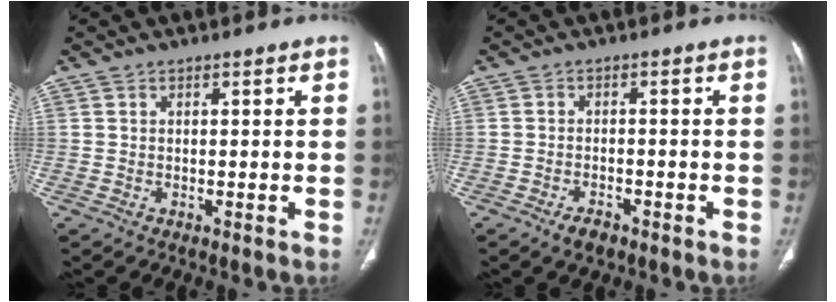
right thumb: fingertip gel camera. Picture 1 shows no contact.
{"total": 3.2, "force": [-2.1, 1.6, 1.8], "torque": [-0.031, 0.007, -0.033]}